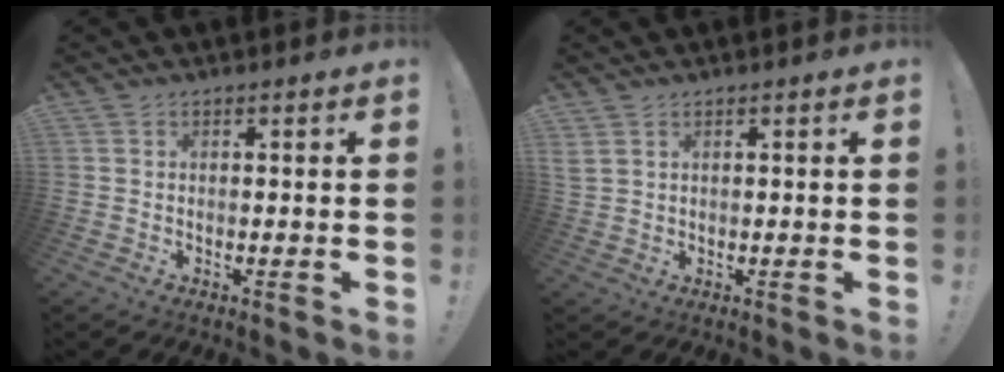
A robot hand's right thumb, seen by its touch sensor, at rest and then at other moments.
{"total": 1.7, "force": [1.0, 0.8, 1.1], "torque": [-0.022, -0.002, 0.020]}